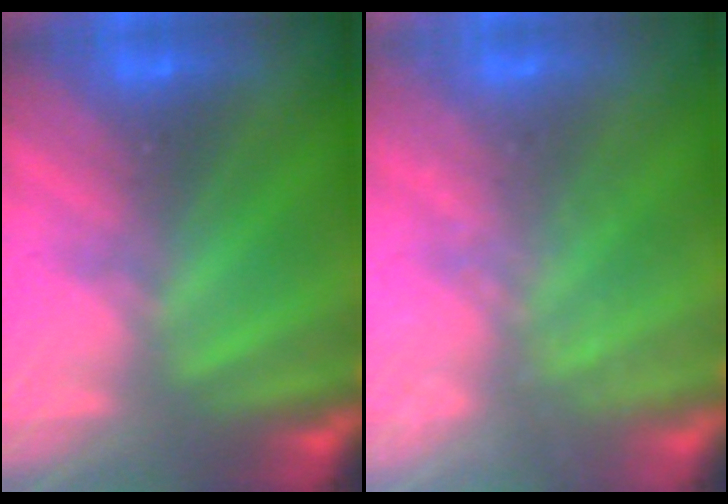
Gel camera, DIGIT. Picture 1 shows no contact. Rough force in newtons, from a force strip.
{"total": 1.7}